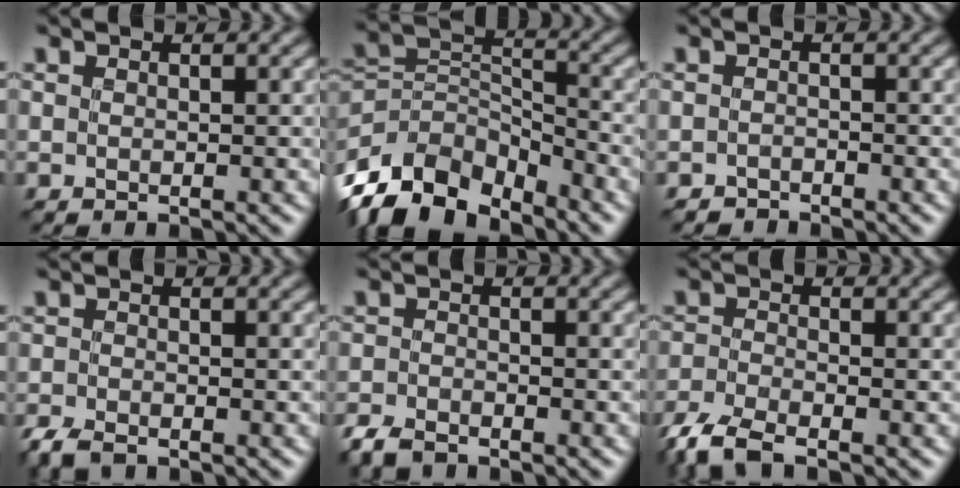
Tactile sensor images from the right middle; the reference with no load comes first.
{"total": 11.3, "force": [-7.9, 5.6, 5.7], "torque": [-0.112, 0.001, -0.156]}
{"total": 1.1, "force": [-1.1, 0.2, -0.1], "torque": [0.004, 0.000, -0.021]}
{"total": 2.7, "force": [-2.2, 0.9, 1.3], "torque": [-0.028, -0.009, -0.049]}
{"total": 2.8, "force": [-2.4, 1.0, 1.0], "torque": [-0.020, -0.006, -0.055]}
{"total": 4.4, "force": [-3.5, 1.2, 2.5], "torque": [-0.054, -0.013, -0.080]}